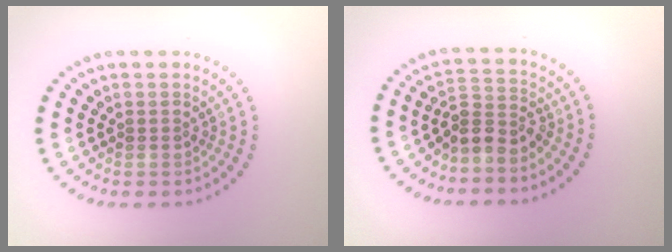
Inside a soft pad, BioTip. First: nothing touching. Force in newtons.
{"total": 2.8, "press": 2.1, "slide": 1.8}